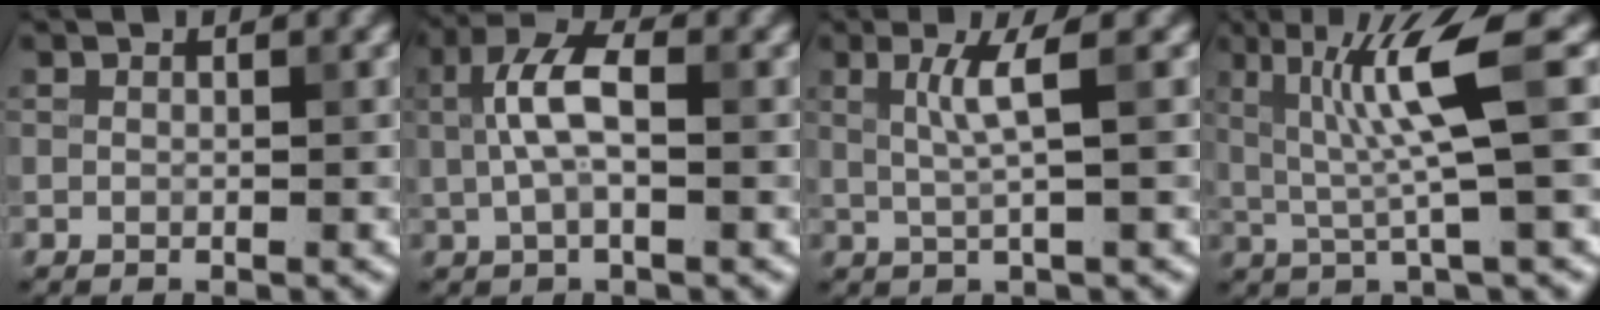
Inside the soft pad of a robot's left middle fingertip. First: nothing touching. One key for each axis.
{"total": 4.4, "fx": 0.6, "fy": 1.8, "fz": 4.0, "tx": -0.084, "ty": 0.011, "tz": 0.005}
{"total": 2.9, "fx": 0.7, "fy": 0.4, "fz": 2.8, "tx": -0.051, "ty": -0.001, "tz": 0.014}
{"total": 6.1, "fx": 1.3, "fy": 0.4, "fz": 5.9, "tx": -0.123, "ty": 0.004, "tz": 0.025}